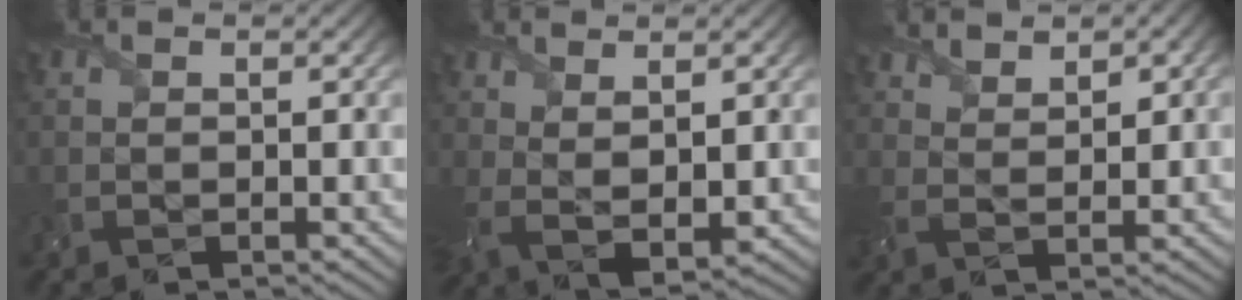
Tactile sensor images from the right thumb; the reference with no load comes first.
{"total": 4.6, "force": [1.4, 2.2, 3.8], "torque": [-0.082, -0.009, 0.037]}
{"total": 4.1, "force": [3.3, 1.6, 2.0], "torque": [-0.040, 0.003, 0.067]}